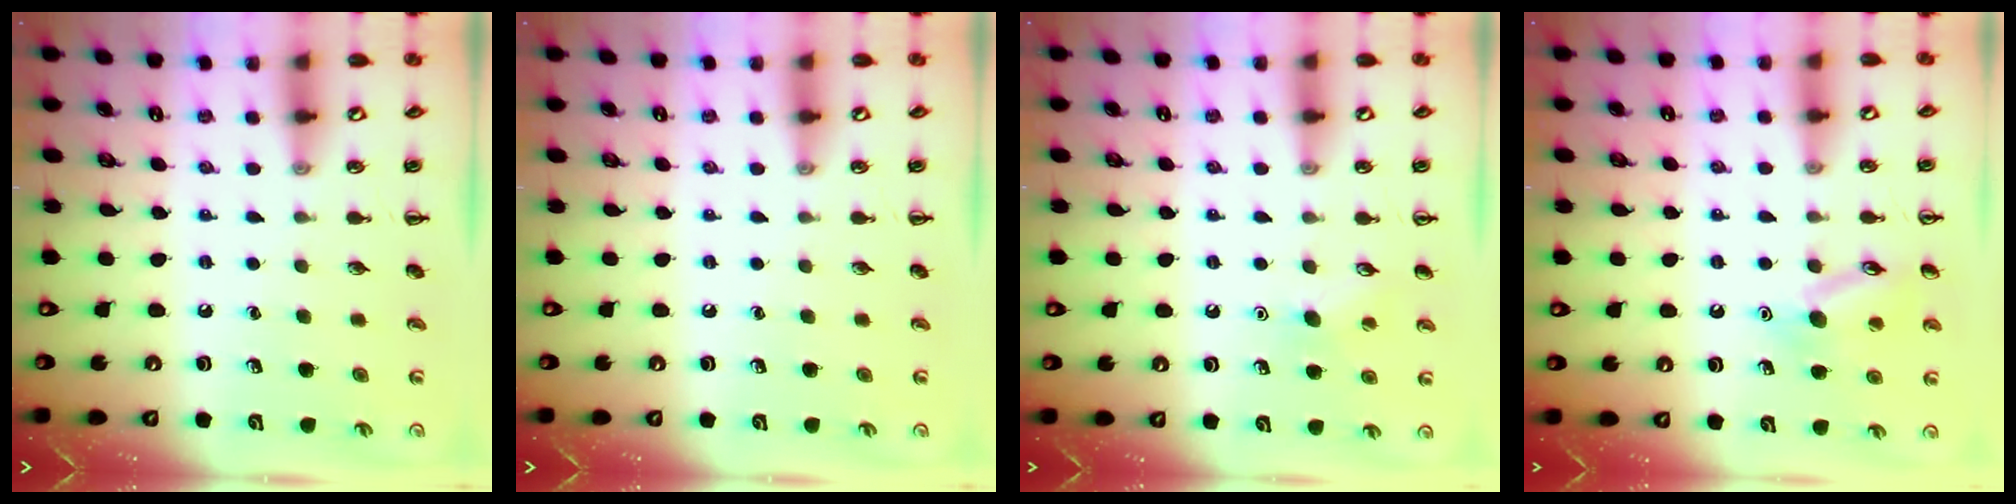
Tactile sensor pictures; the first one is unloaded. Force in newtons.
{"total": 0.0}
{"total": 8.2, "press": 8.1, "slide": 1.4}
{"total": 11.6, "press": 11.5, "slide": 1.7}